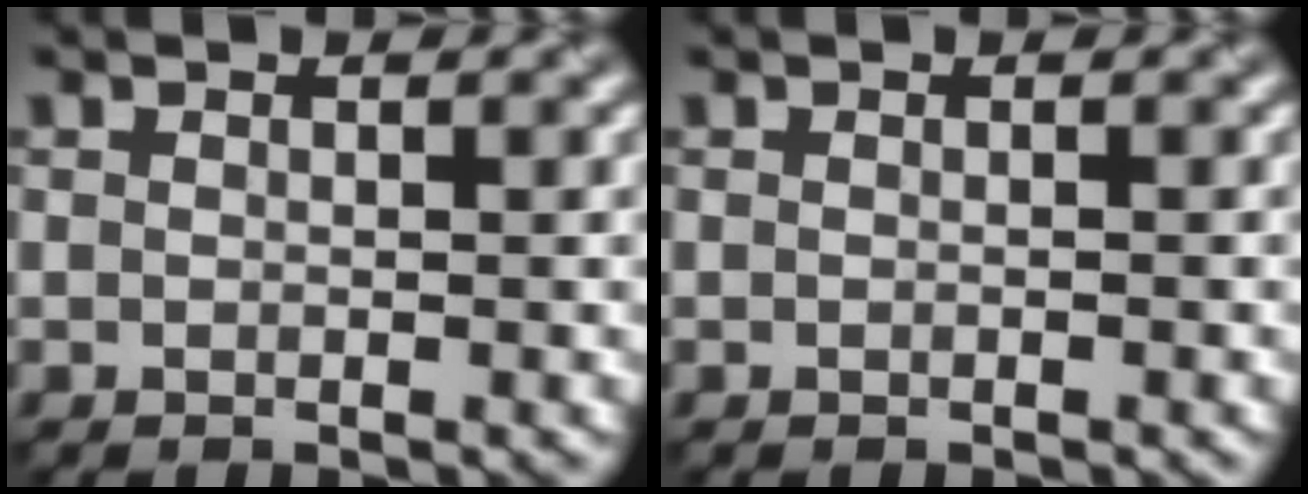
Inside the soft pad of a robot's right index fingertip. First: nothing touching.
{"total": 0.0}